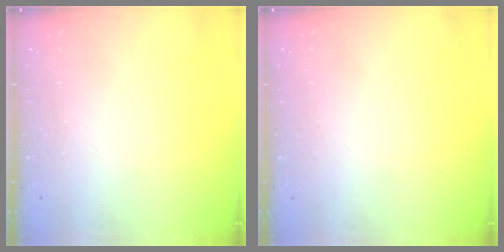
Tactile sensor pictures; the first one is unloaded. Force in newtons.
{"total": 0.0}